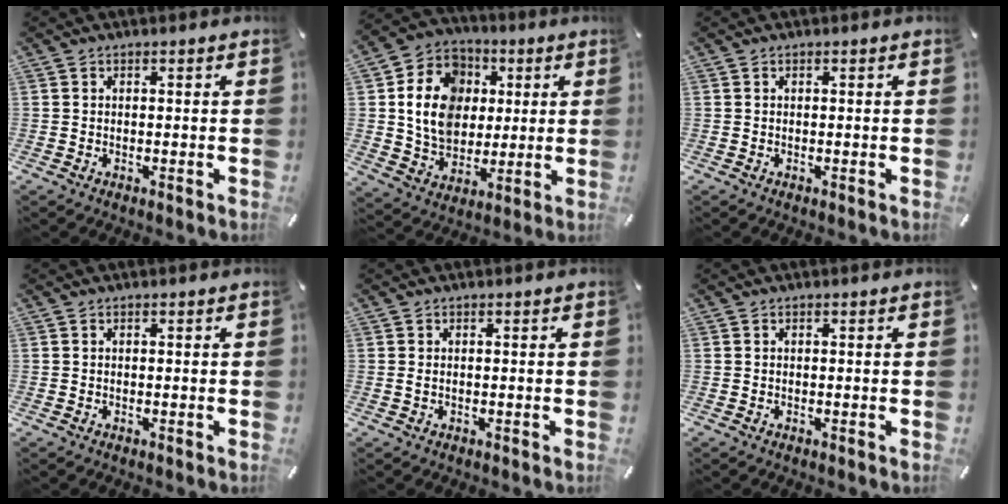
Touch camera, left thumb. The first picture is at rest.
{"total": 15.3, "force": [2.3, 13.0, 7.8], "torque": [-0.168, 0.007, 0.047]}
{"total": 0.0}
{"total": 0.0}
{"total": 0.9, "force": [0.0, 0.3, 0.9], "torque": [-0.017, 0.001, 0.000]}
{"total": 0.0}